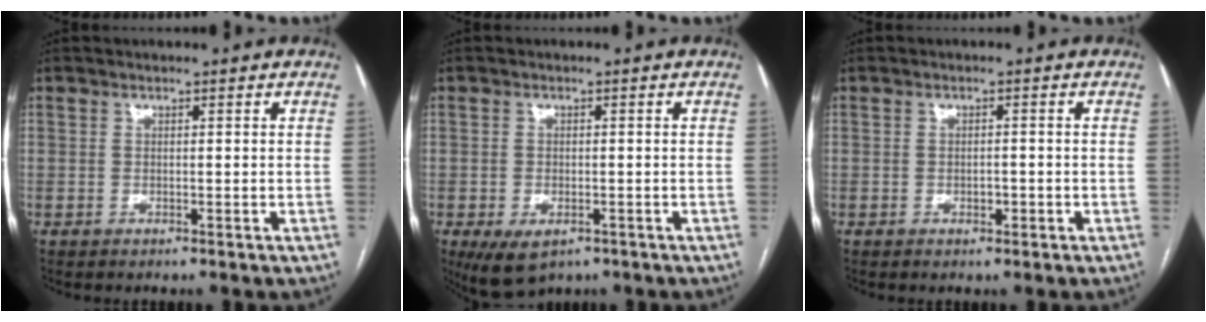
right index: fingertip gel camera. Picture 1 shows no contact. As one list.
[{"total": 5.7, "force": [-3.1, 3.2, 3.5], "torque": [-0.063, -0.008, -0.041]}, {"total": 1.5, "force": [-0.6, 0.6, 1.2], "torque": [-0.021, 0.001, -0.008]}]